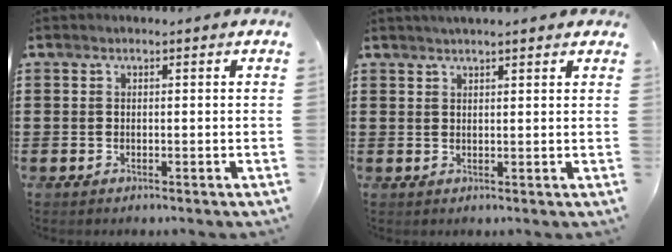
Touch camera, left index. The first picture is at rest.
{"total": 1.9, "force": [1.8, 0.1, 0.8], "torque": [-0.019, 0.004, 0.033]}